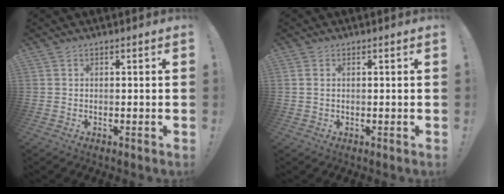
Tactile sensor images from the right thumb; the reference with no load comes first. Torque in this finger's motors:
{"motor_torque": [-0.01, -0.02, 0.00, 0.14, -0.02]}